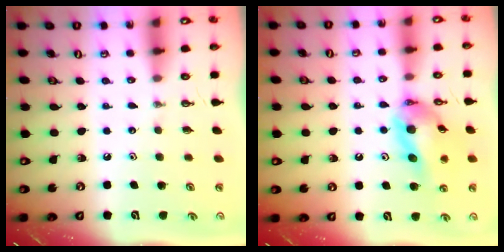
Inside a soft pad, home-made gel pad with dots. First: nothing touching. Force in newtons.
{"total": 14.0, "press": 13.8, "slide": 2.3}